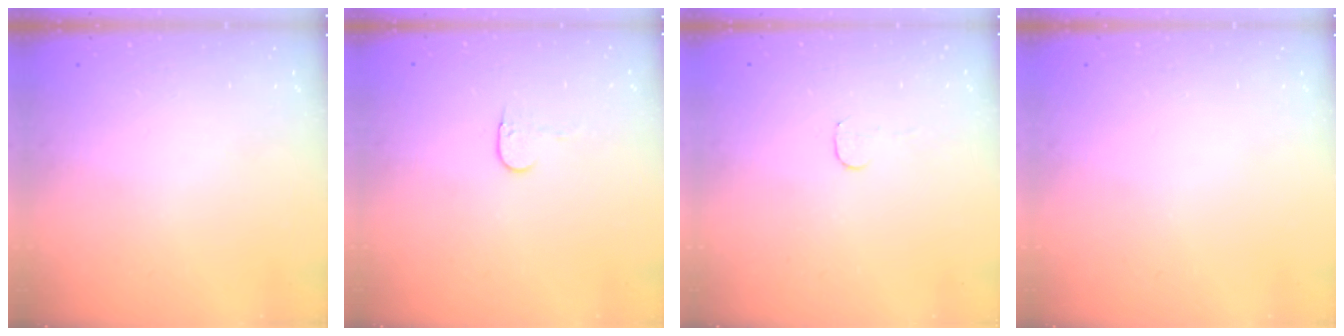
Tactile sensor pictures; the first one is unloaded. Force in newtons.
{"total": 4.1, "press": 4.1, "slide": 0.4}
{"total": 2.8, "press": 2.8, "slide": 0.2}
{"total": 0.0}